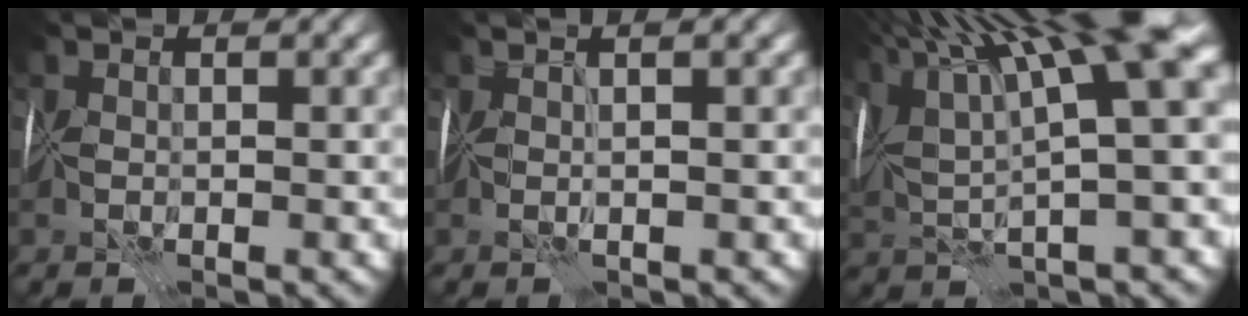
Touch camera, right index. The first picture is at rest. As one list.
[{"total": 1.7, "force": [0.8, -0.1, 1.5], "torque": [-0.012, 0.006, 0.001]}, {"total": 13.7, "force": [6.0, 2.3, 12.1], "torque": [-0.207, 0.014, 0.107]}]